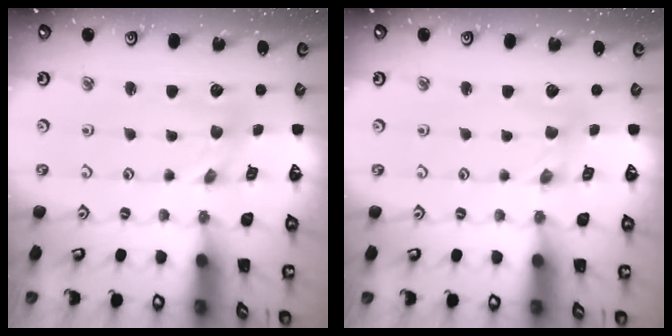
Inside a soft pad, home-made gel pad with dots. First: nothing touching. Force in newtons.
{"total": 0.0}